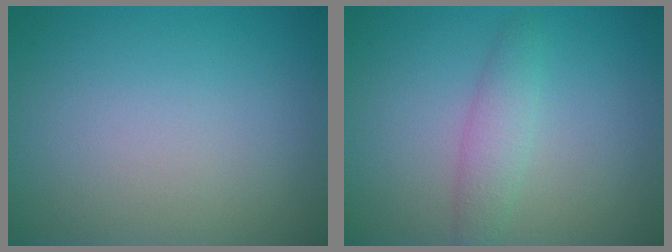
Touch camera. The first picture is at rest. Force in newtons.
{"total": 2.2, "press": 2.2, "slide": 0.0}